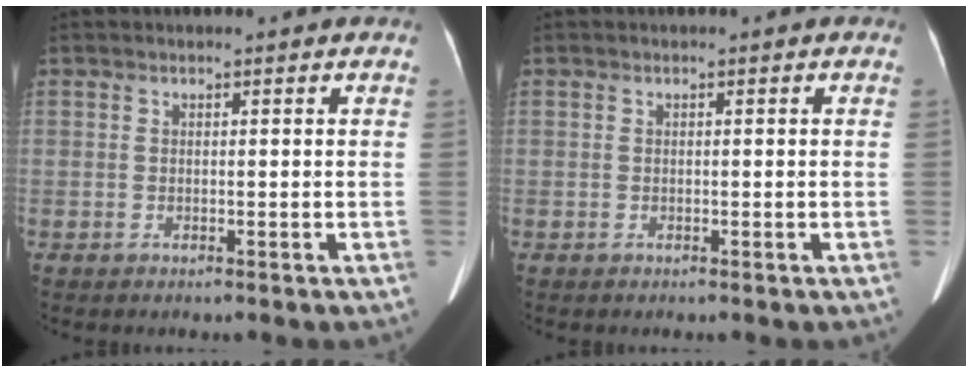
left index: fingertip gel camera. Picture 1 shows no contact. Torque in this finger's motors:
{"motor_torque": [0.00, 0.00, 0.00, 0.00]}